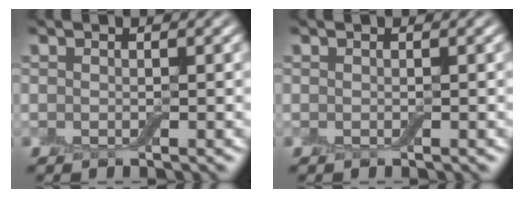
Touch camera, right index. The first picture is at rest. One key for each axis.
{"total": 0.0}